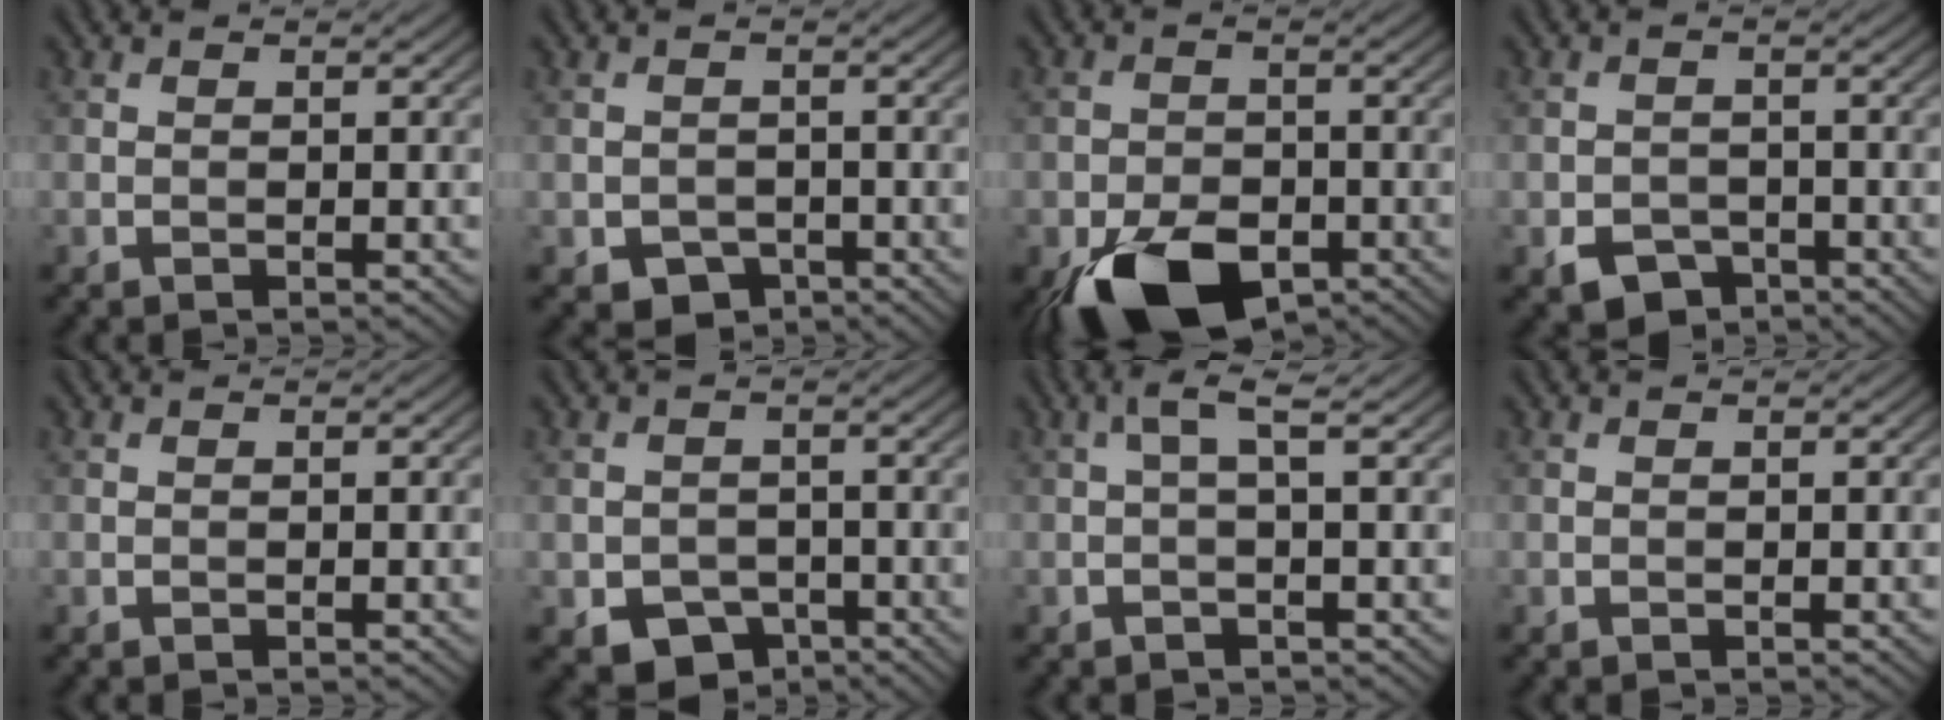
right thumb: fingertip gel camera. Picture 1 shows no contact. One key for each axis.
{"total": 2.8, "fx": -1.6, "fy": 2.1, "fz": 1.1, "tx": -0.023, "ty": -0.010, "tz": -0.029}
{"total": 11.1, "fx": -6.2, "fy": 6.0, "fz": 6.9, "tx": -0.135, "ty": -0.028, "tz": -0.101}
{"total": 3.6, "fx": -2.2, "fy": 2.4, "fz": 1.5, "tx": -0.028, "ty": -0.008, "tz": -0.045}
{"total": 0.0}
{"total": 4.6, "fx": -2.5, "fy": 3.3, "fz": 1.9, "tx": -0.036, "ty": -0.013, "tz": -0.043}
{"total": 2.6, "fx": 0.4, "fy": 0.0, "fz": 2.5, "tx": -0.045, "ty": 0.014, "tz": 0.003}
{"total": 0.0}